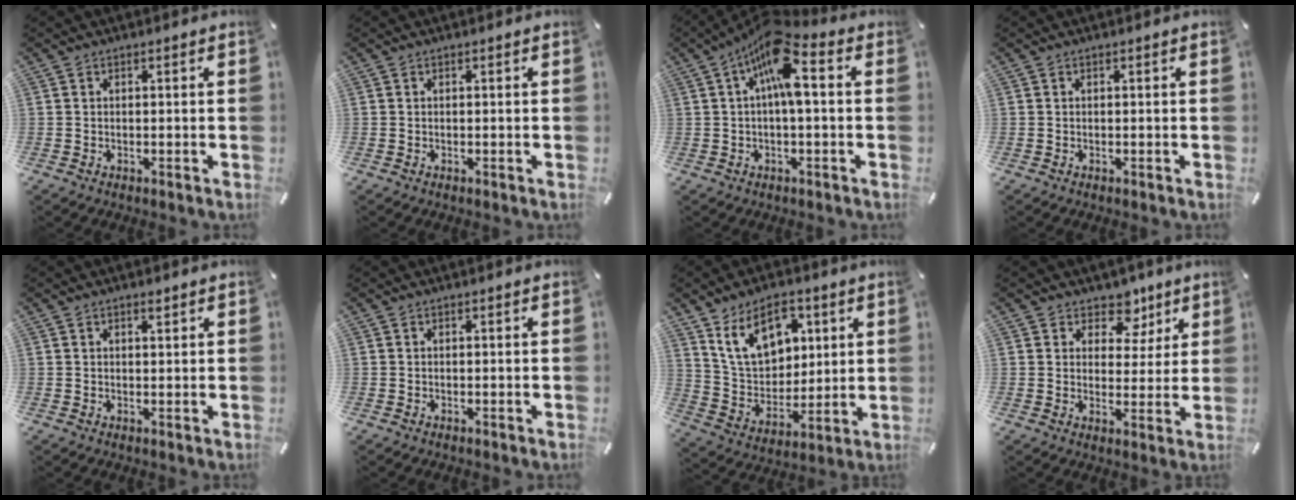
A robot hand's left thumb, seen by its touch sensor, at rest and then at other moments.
{"total": 0.0}
{"total": 12.2, "force": [2.6, 4.7, 10.9], "torque": [-0.181, -0.012, 0.043]}
{"total": 0.0}
{"total": 1.2, "force": [0.7, 0.6, 0.7], "torque": [-0.015, 0.002, 0.013]}
{"total": 0.0}
{"total": 14.5, "force": [7.4, 9.9, 7.6], "torque": [-0.146, -0.022, 0.140]}
{"total": 7.8, "force": [4.6, 5.8, 2.5], "torque": [-0.028, -0.034, 0.077]}